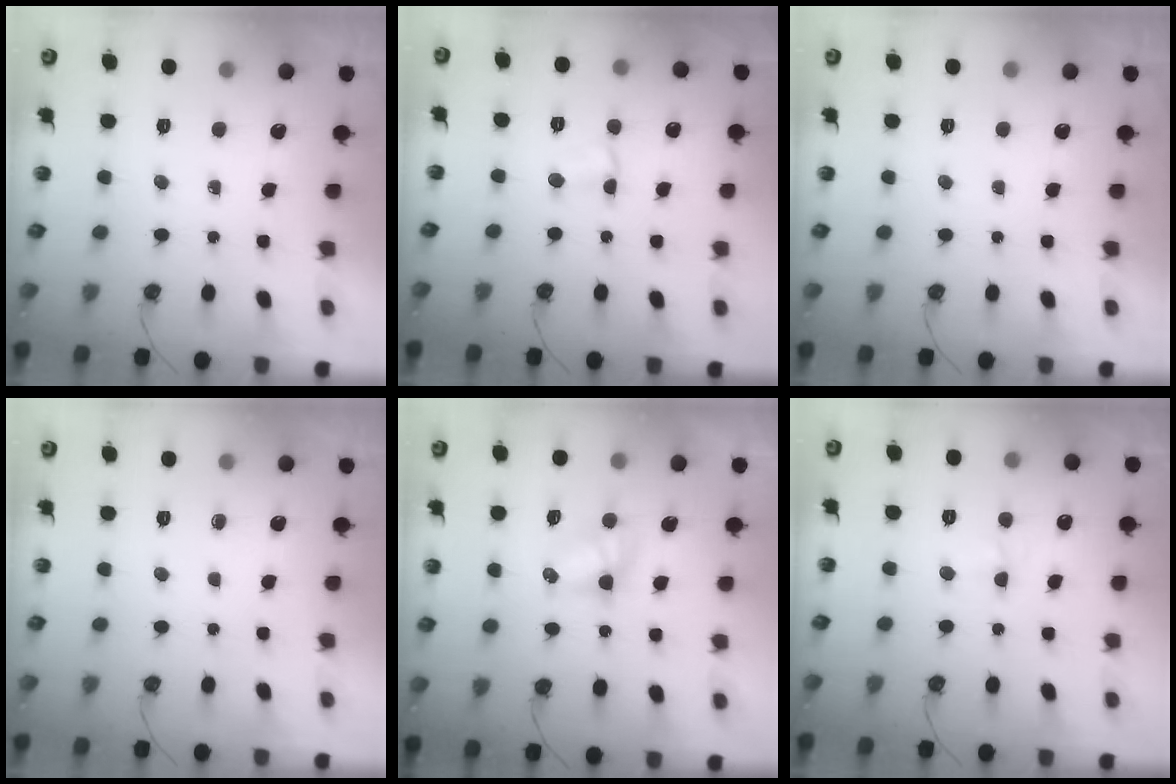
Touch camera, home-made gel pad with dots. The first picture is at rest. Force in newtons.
{"total": 2.5, "press": 2.4, "slide": 0.4}
{"total": 0.0}
{"total": 0.0}
{"total": 6.1, "press": 5.5, "slide": 2.6}
{"total": 4.7, "press": 3.3, "slide": 3.3}